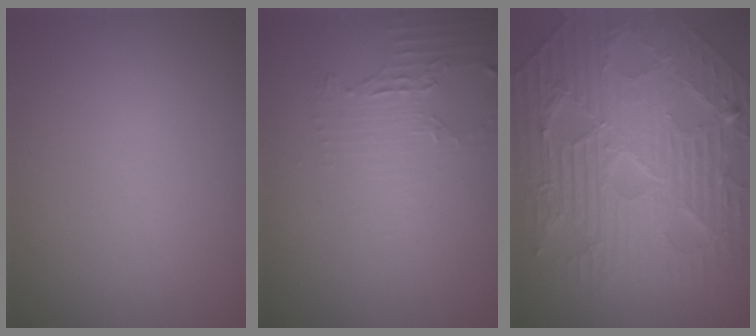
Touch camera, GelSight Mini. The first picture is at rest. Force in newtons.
{"total": 2.0, "press": 1.4, "slide": 1.4}
{"total": 11.5, "press": 7.6, "slide": 8.7}